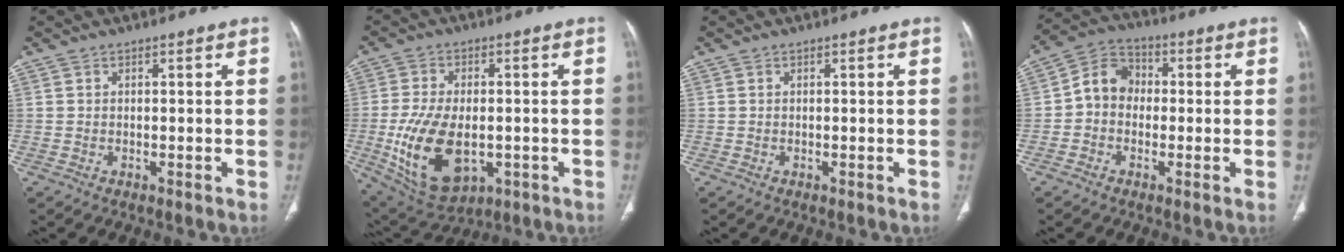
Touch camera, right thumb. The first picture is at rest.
{"total": 15.9, "force": [-3.3, 9.2, 12.6], "torque": [-0.230, -0.006, -0.034]}
{"total": 0.0}
{"total": 7.4, "force": [-0.6, 6.2, 4.0], "torque": [-0.049, 0.029, -0.028]}